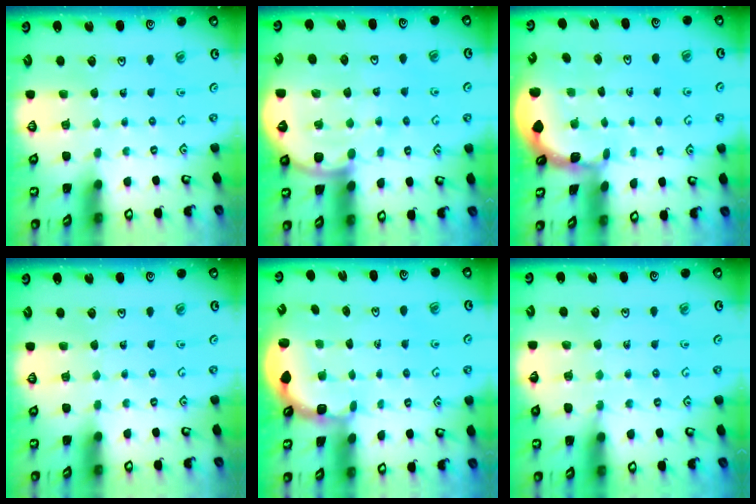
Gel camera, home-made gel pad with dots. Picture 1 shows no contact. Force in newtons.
{"total": 7.3, "press": 7.2, "slide": 1.1}
{"total": 1.5, "press": 1.5, "slide": 0.1}
{"total": 0.0}
{"total": 2.5, "press": 1.9, "slide": 1.6}
{"total": 4.7, "press": 4.5, "slide": 1.2}